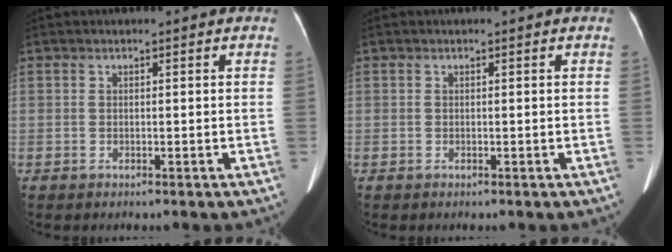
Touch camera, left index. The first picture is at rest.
{"total": 0.0}